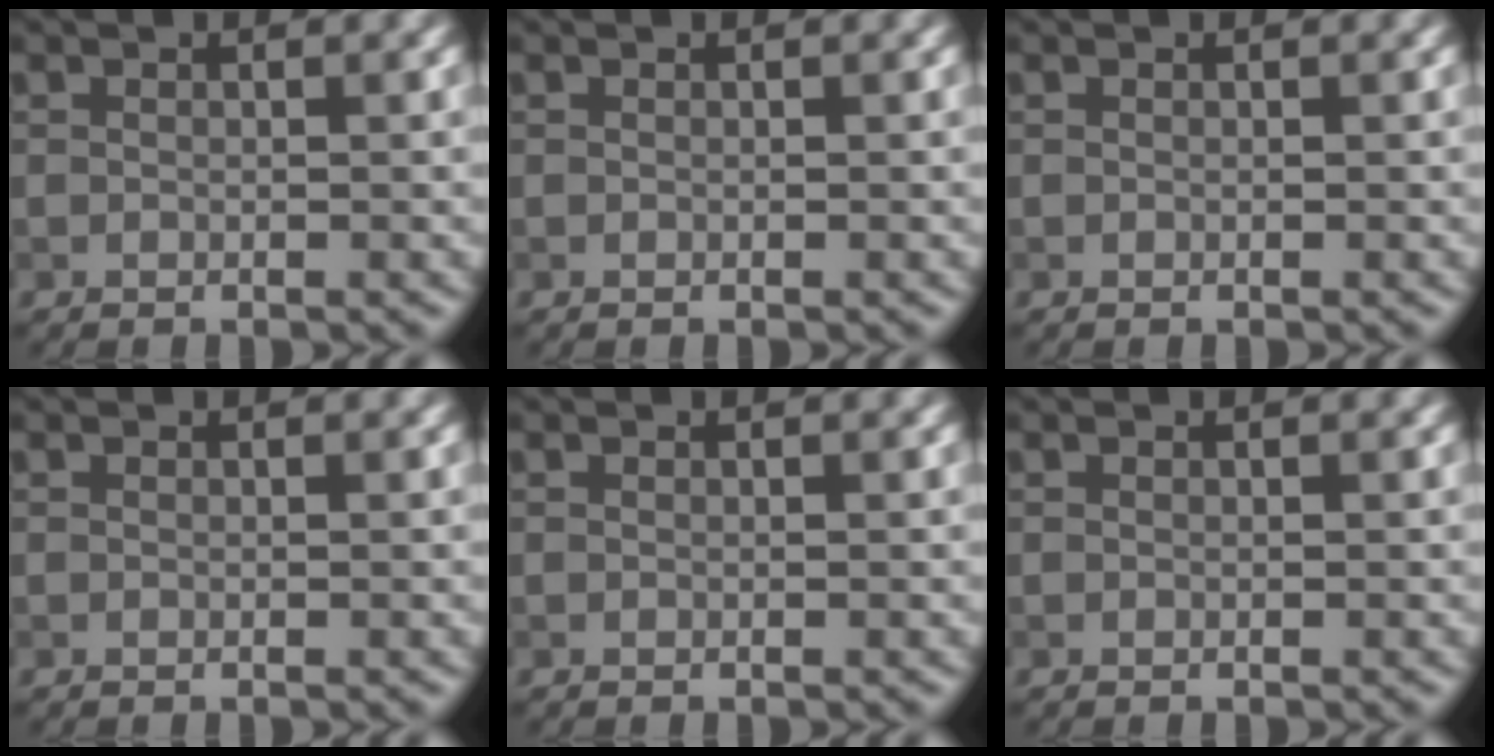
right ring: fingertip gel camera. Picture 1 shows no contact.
{"total": 0.0}
{"total": 0.0}
{"total": 0.0}
{"total": 0.0}
{"total": 0.0}